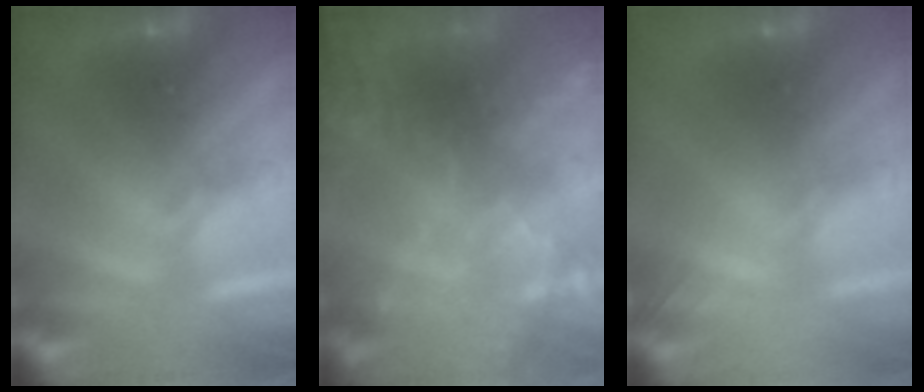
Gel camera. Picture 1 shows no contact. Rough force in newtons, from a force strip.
{"total": 7.7}
{"total": 2.1}